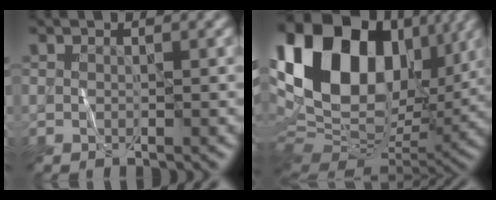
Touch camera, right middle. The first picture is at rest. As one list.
[{"total": 19.9, "force": [6.5, 13.1, 13.5], "torque": [-0.276, 0.032, 0.119]}]